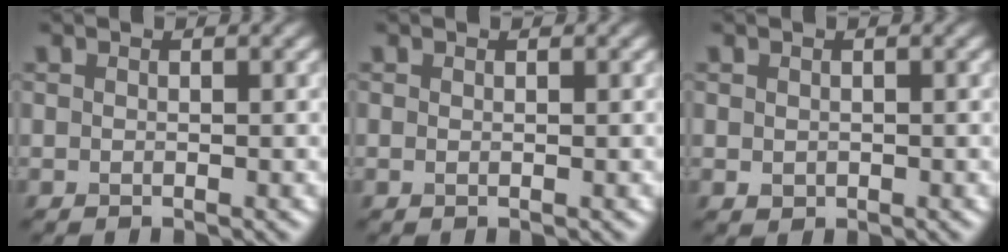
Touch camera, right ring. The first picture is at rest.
{"total": 0.0}
{"total": 0.7, "force": [0.2, 0.6, 0.3], "torque": [-0.003, -0.003, 0.005]}